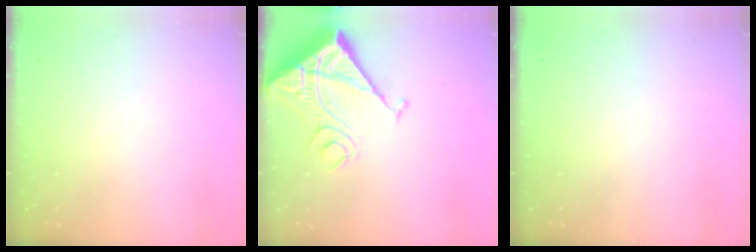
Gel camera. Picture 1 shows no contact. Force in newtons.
{"total": 17.3, "press": 17.1, "slide": 2.3}
{"total": 1.6, "press": 1.6, "slide": 0.1}